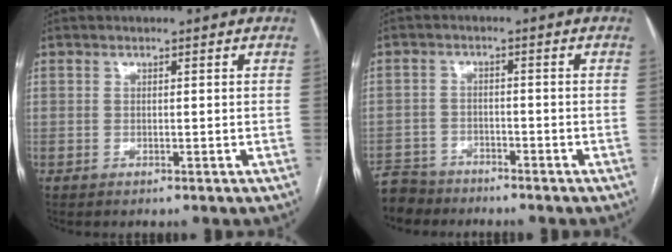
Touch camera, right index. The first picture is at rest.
{"total": 5.7, "force": [-5.2, 2.3, -0.3], "torque": [0.007, -0.007, -0.099]}